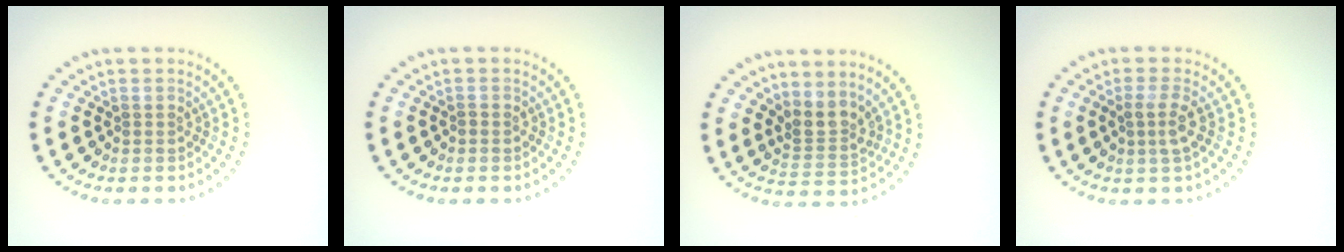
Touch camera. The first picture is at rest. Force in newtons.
{"total": 0.7, "press": 0.7, "slide": 0.1}
{"total": 2.6, "press": 1.9, "slide": 1.8}
{"total": 1.9, "press": 1.5, "slide": 1.1}